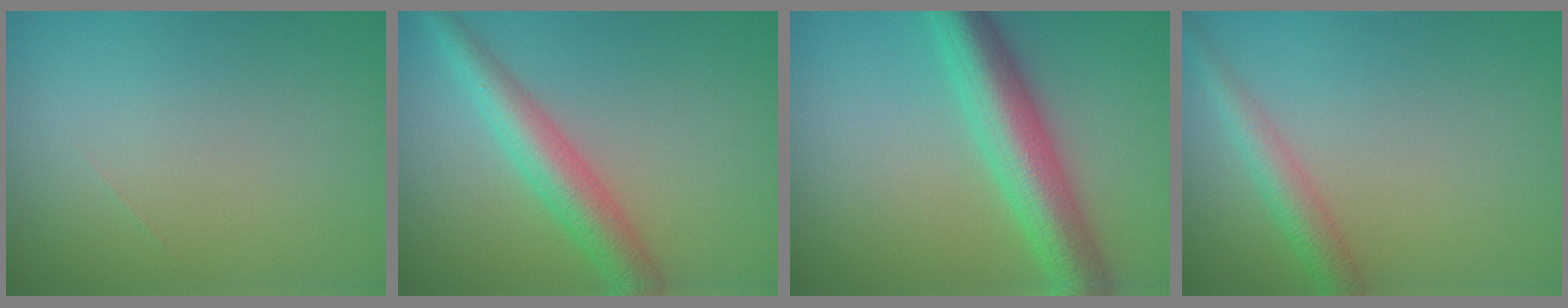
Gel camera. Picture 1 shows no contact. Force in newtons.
{"total": 4.6, "press": 4.6, "slide": 0.1}
{"total": 7.0, "press": 7.0, "slide": 0.2}
{"total": 2.8, "press": 2.8, "slide": 0.2}